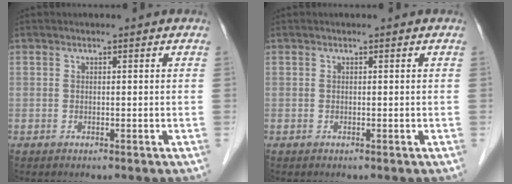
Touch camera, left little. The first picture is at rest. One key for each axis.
{"total": 0.0}